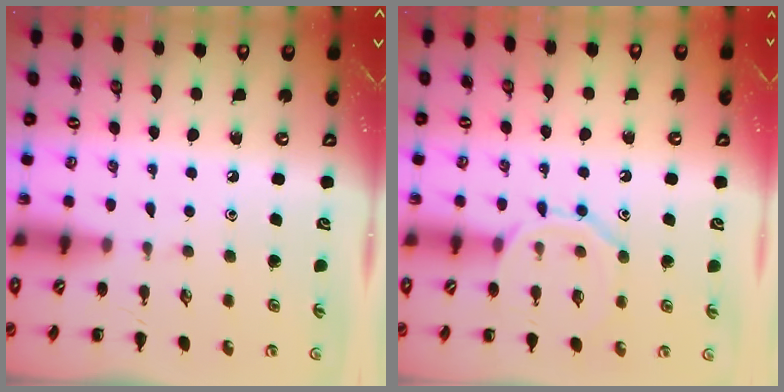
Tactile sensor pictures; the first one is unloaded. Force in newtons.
{"total": 10.5, "press": 10.5, "slide": 0.6}